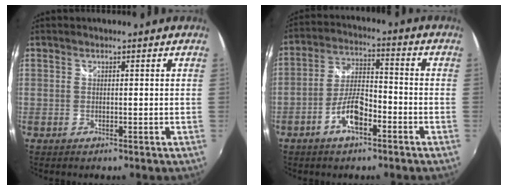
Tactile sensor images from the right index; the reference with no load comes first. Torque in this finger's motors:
{"motor_torque": [1.54, -0.33, 0.68, 0.08]}